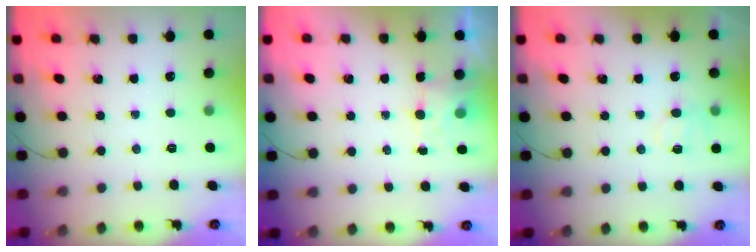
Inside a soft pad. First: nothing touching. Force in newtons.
{"total": 4.0, "press": 3.8, "slide": 1.2}
{"total": 5.0, "press": 4.9, "slide": 1.2}